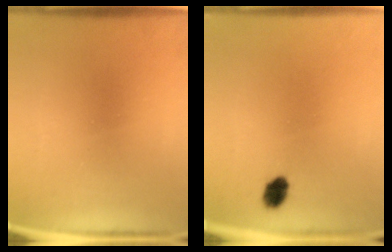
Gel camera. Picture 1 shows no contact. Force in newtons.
{"total": 2.9}